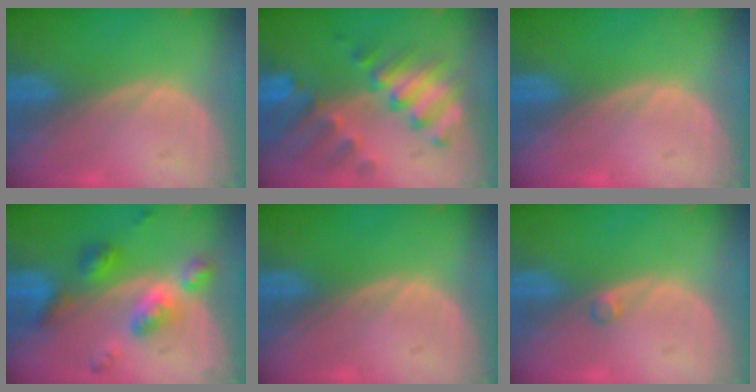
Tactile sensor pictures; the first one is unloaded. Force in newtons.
{"total": 10.1, "press": 8.8, "slide": 4.9}
{"total": 0.0}
{"total": 7.5, "press": 7.5, "slide": 0.6}
{"total": 0.0}
{"total": 0.9, "press": 0.9, "slide": 0.2}